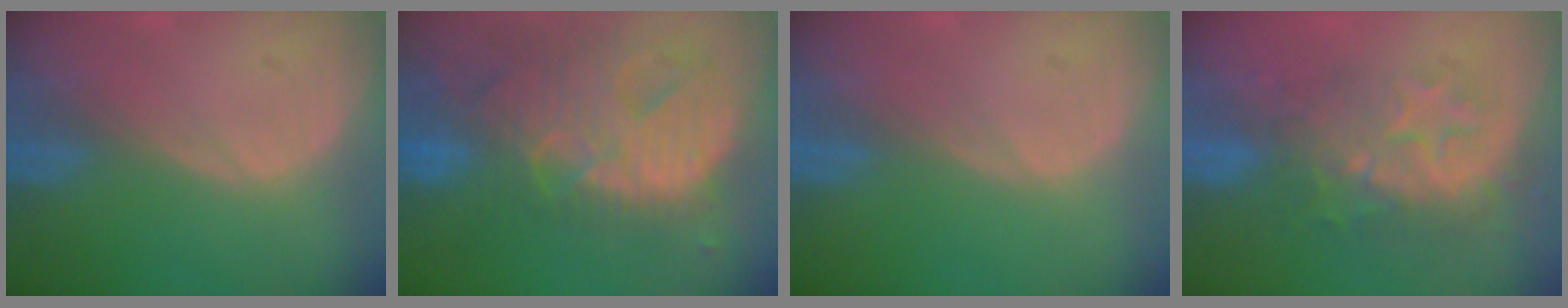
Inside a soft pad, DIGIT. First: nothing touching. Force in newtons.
{"total": 13.8, "press": 11.7, "slide": 7.3}
{"total": 0.0}
{"total": 8.8, "press": 7.9, "slide": 4.0}